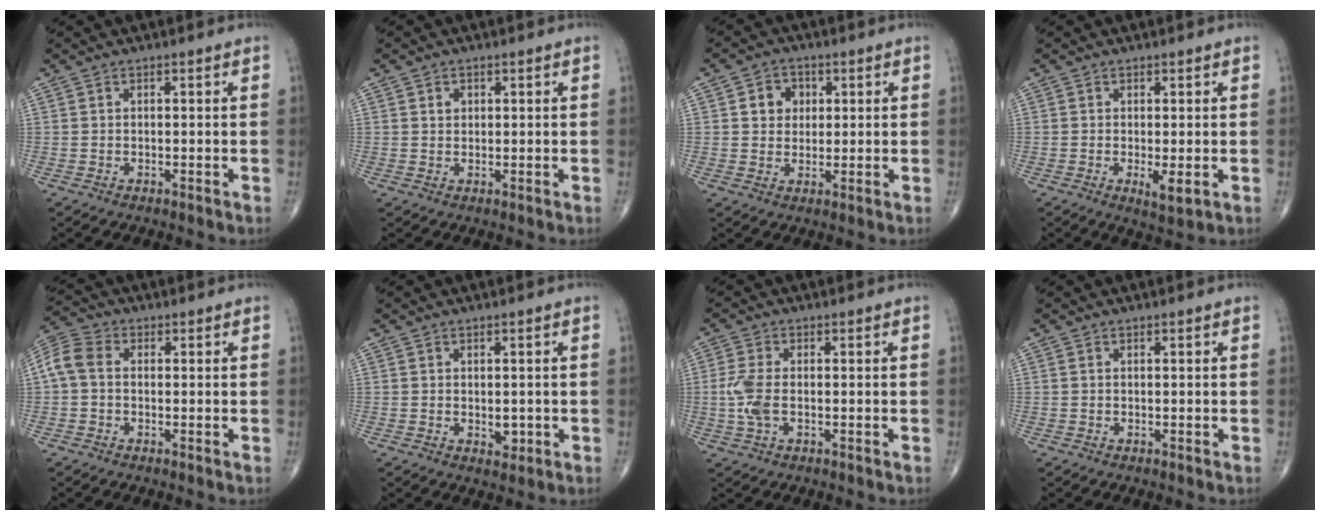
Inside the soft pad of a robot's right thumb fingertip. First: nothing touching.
{"total": 1.6, "force": [0.6, 1.3, 0.8], "torque": [-0.005, -0.002, 0.010]}
{"total": 5.3, "force": [1.4, 4.6, 2.4], "torque": [-0.009, 0.000, 0.018]}
{"total": 3.3, "force": [-0.6, 1.0, 3.1], "torque": [-0.053, -0.011, -0.009]}
{"total": 6.1, "force": [0.2, 4.4, 4.2], "torque": [-0.093, 0.019, -0.007]}
{"total": 2.2, "force": [-0.2, 1.5, 1.6], "torque": [-0.014, -0.004, 0.002]}
{"total": 4.9, "force": [-0.6, 2.4, 4.2], "torque": [-0.110, 0.002, -0.016]}
{"total": 0.0}